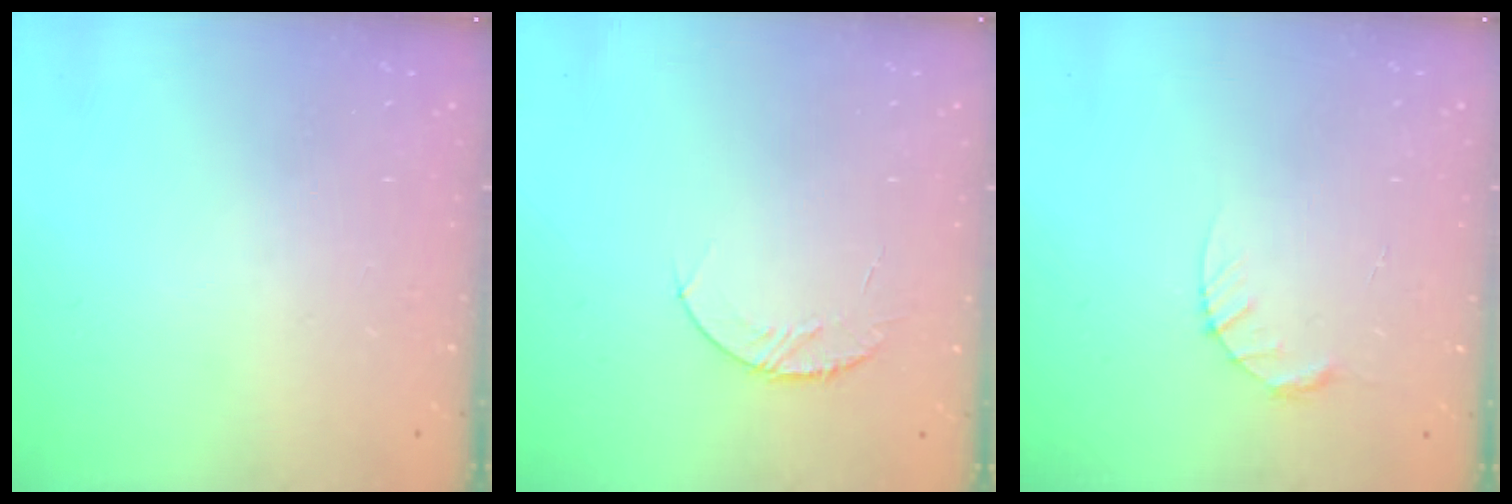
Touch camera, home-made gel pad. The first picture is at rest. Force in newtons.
{"total": 5.3, "press": 5.3, "slide": 0.6}
{"total": 3.7, "press": 3.6, "slide": 0.4}